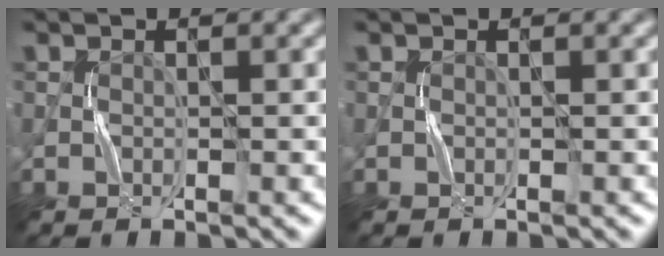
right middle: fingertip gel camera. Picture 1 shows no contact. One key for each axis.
{"total": 0.0}